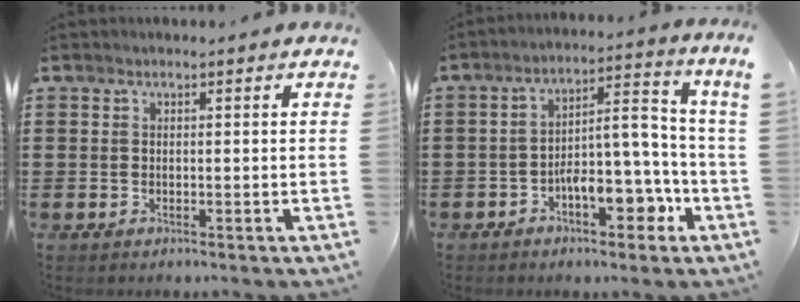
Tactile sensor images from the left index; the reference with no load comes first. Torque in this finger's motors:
{"motor_torque": [1.25, 0.77, 0.71, 0.21]}